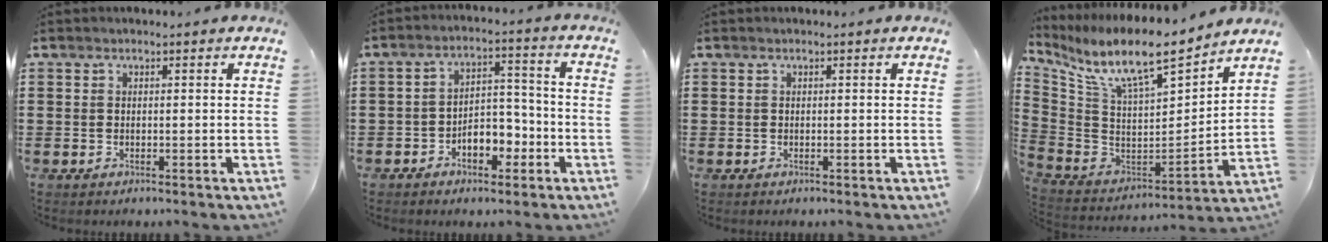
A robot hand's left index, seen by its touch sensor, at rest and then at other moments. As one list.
[{"total": 5.7, "force": [-3.2, 3.4, 3.3], "torque": [-0.053, 0.013, -0.064]}, {"total": 0.0}, {"total": 11.2, "force": [8.7, 2.0, 6.8], "torque": [-0.158, -0.064, 0.146]}]